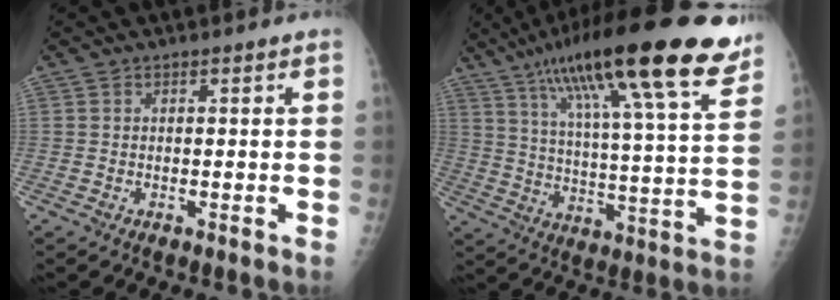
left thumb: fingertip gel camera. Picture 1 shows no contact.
{"total": 27.5, "force": [17.7, 4.8, 20.5], "torque": [-0.321, -0.033, 0.274]}